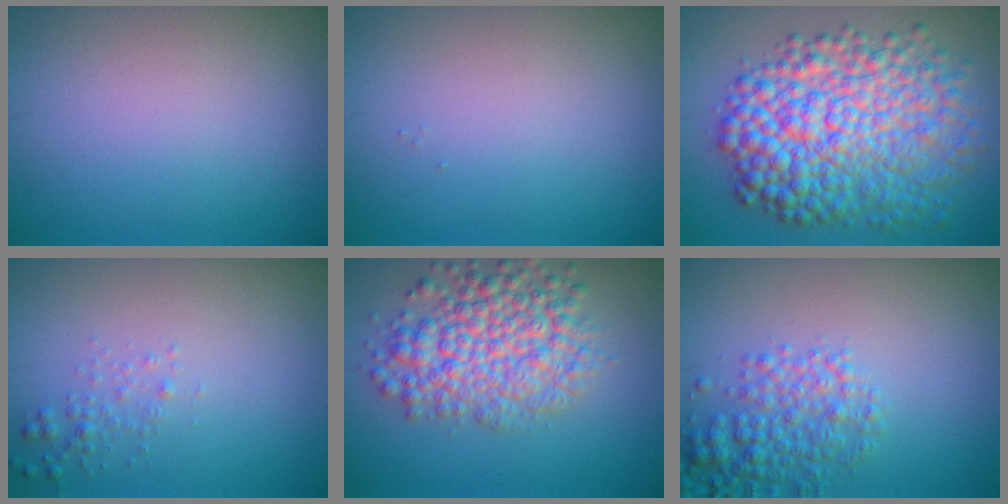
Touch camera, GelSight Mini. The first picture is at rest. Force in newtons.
{"total": 0.0}
{"total": 10.6, "press": 10.6, "slide": 0.2}
{"total": 1.1, "press": 1.1, "slide": 0.1}
{"total": 6.8, "press": 6.8, "slide": 0.3}
{"total": 3.9, "press": 3.9, "slide": 0.2}